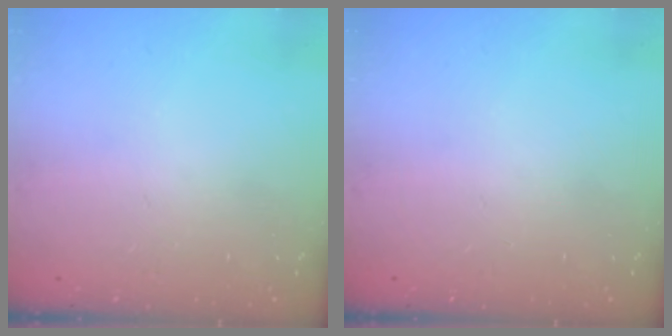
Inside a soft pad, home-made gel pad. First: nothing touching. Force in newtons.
{"total": 0.0}